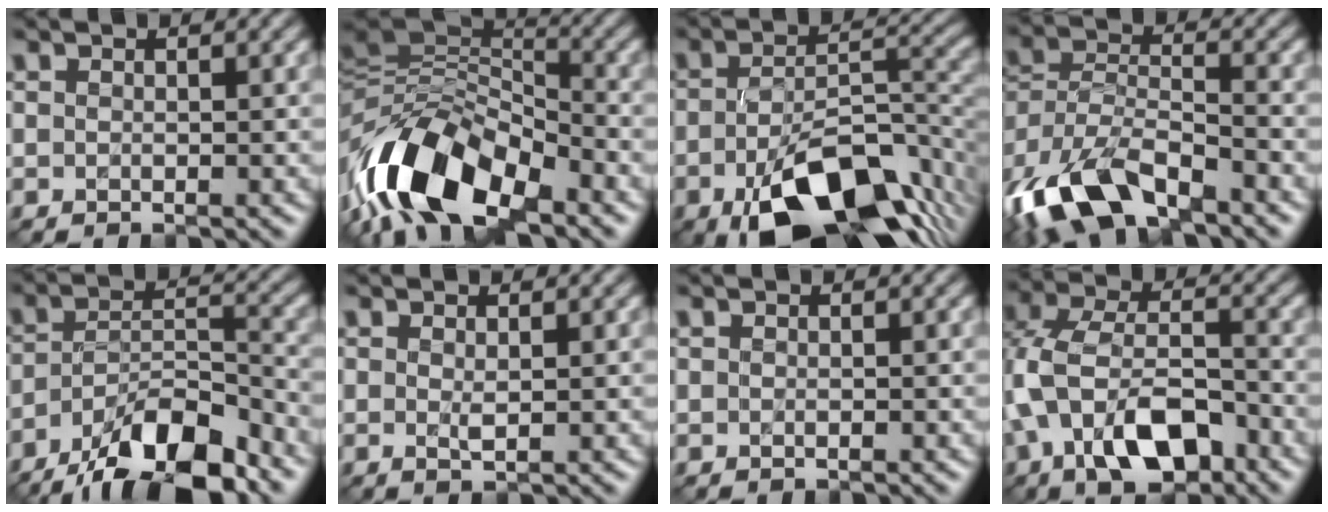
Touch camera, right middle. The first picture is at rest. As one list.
[{"total": 12.7, "force": [-6.4, 6.3, 8.9], "torque": [-0.162, 0.001, -0.124]}, {"total": 12.9, "force": [-6.1, 6.2, 9.5], "torque": [-0.164, -0.020, -0.085]}, {"total": 10.4, "force": [-6.9, 4.5, 6.3], "torque": [-0.127, -0.004, -0.141]}, {"total": 10.9, "force": [-7.8, 3.3, 6.8], "torque": [-0.106, 0.012, -0.140]}, {"total": 0.8, "force": [0.3, 0.1, 0.7], "torque": [-0.012, 0.000, 0.004]}, {"total": 0.0}, {"total": 9.2, "force": [-3.4, 5.4, 6.6], "torque": [-0.132, 0.003, -0.064]}]